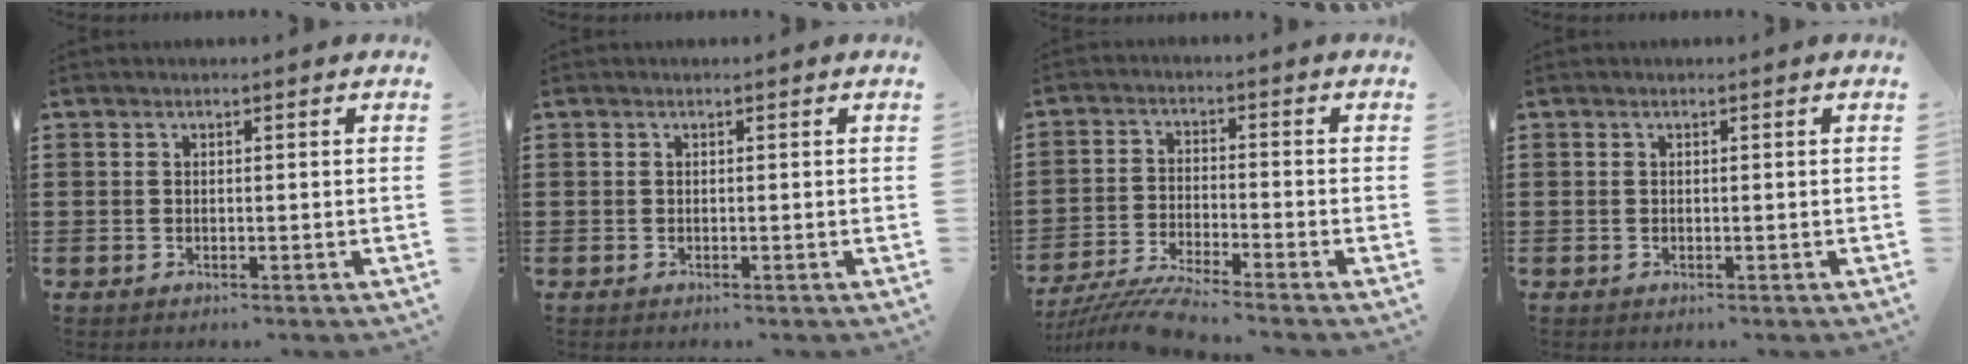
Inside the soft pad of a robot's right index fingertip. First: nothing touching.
{"total": 0.0}
{"total": 5.8, "force": [-5.5, -0.7, 1.8], "torque": [-0.045, -0.020, -0.110]}
{"total": 0.0}